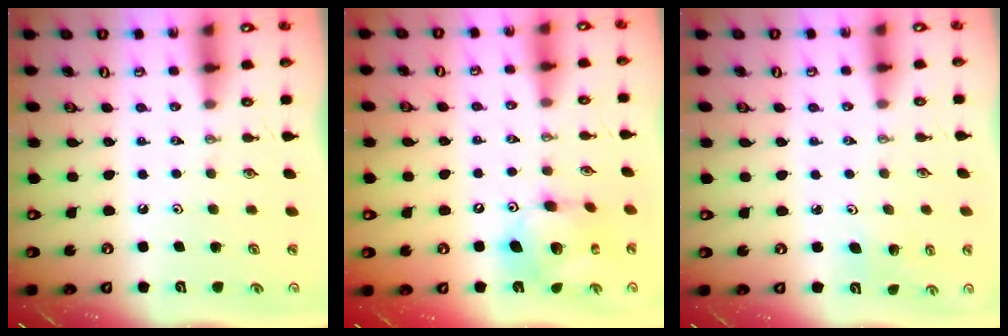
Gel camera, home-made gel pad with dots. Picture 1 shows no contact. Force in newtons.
{"total": 12.5, "press": 12.5, "slide": 1.3}
{"total": 2.8, "press": 2.7, "slide": 1.0}